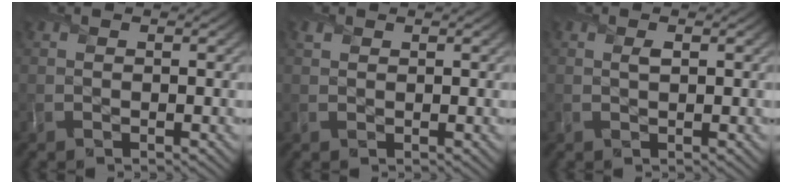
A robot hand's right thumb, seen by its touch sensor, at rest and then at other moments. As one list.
[{"total": 0.7, "force": [0.5, 0.4, 0.0], "torque": [-0.003, -0.001, 0.012]}, {"total": 0.6, "force": [0.3, 0.2, 0.4], "torque": [-0.009, 0.000, 0.005]}]